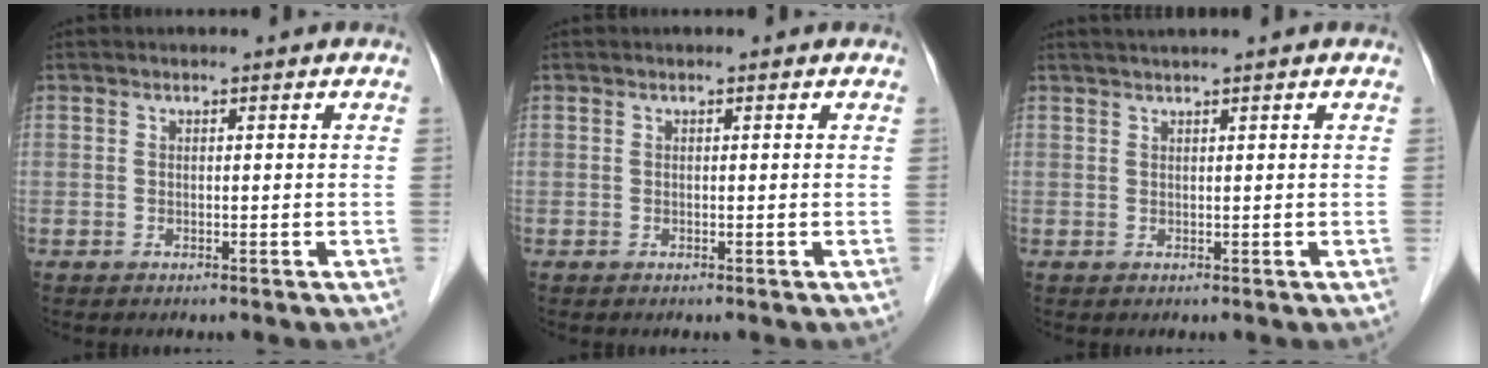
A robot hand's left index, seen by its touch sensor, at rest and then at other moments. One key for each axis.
{"total": 0.0}
{"total": 2.4, "fx": 1.9, "fy": -0.6, "fz": 1.3, "tx": -0.015, "ty": 0.016, "tz": 0.037}